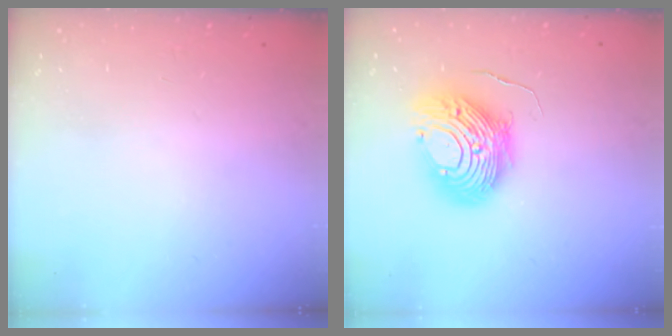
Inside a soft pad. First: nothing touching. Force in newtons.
{"total": 12.9, "press": 12.9, "slide": 0.6}